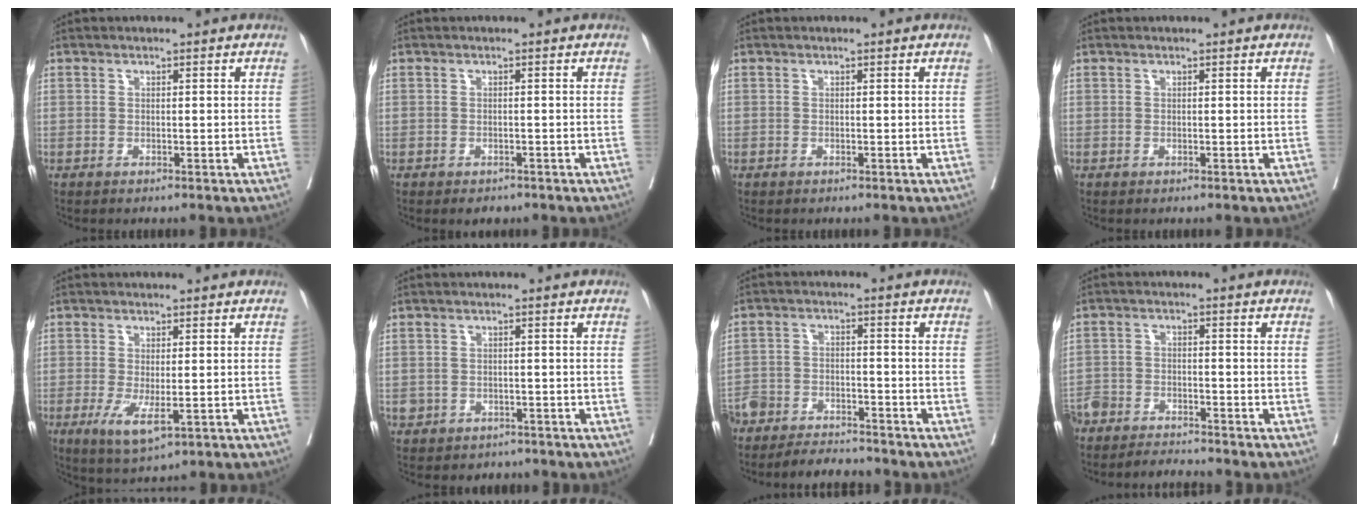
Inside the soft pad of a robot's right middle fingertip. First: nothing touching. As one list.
[{"total": 2.0, "force": [-1.5, 1.0, 0.7], "torque": [-0.008, -0.001, -0.018]}, {"total": 0.0}, {"total": 0.0}, {"total": 5.2, "force": [-1.6, 1.5, 4.7], "torque": [-0.089, -0.015, -0.018]}, {"total": 2.9, "force": [-1.9, 2.2, 0.1], "torque": [-0.004, 0.010, -0.027]}, {"total": 9.6, "force": [-8.9, 2.7, 2.4], "torque": [-0.033, 0.007, -0.141]}, {"total": 7.7, "force": [-7.5, 1.3, 1.4], "torque": [-0.016, 0.003, -0.125]}]